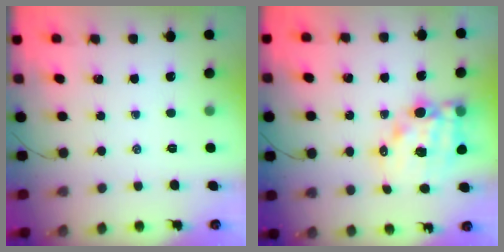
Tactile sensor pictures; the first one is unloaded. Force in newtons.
{"total": 14.5, "press": 14.0, "slide": 3.9}